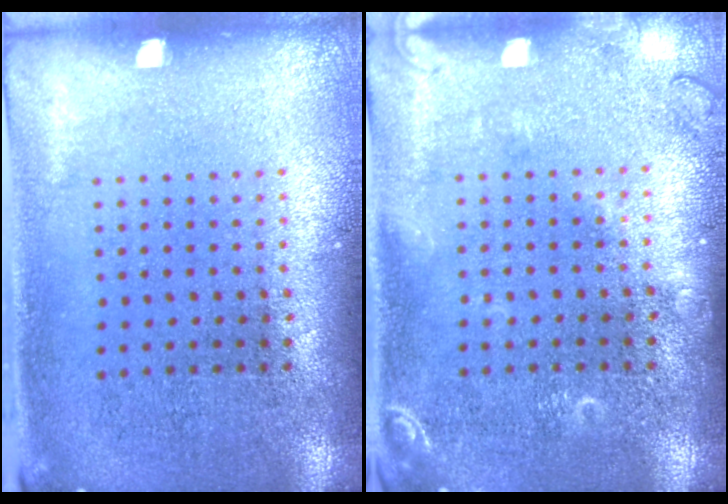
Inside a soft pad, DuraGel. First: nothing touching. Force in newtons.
{"total": 2.0, "press": 2.0, "slide": 0.3}